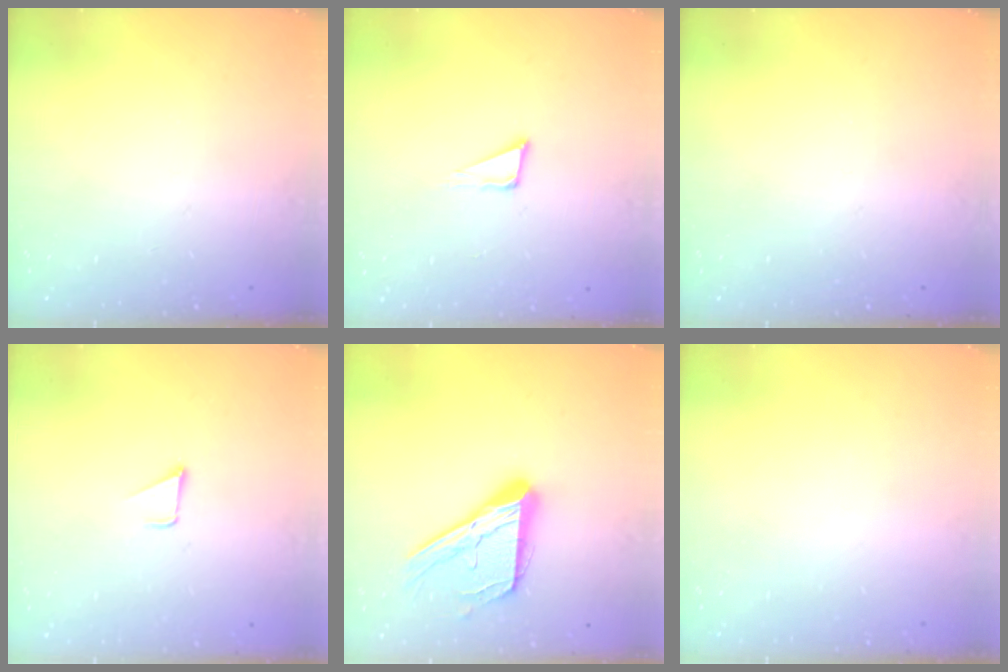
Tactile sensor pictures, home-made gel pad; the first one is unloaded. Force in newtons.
{"total": 4.4, "press": 4.3, "slide": 0.8}
{"total": 0.0}
{"total": 1.2, "press": 1.2, "slide": 0.1}
{"total": 17.1, "press": 17.0, "slide": 1.6}
{"total": 0.0}